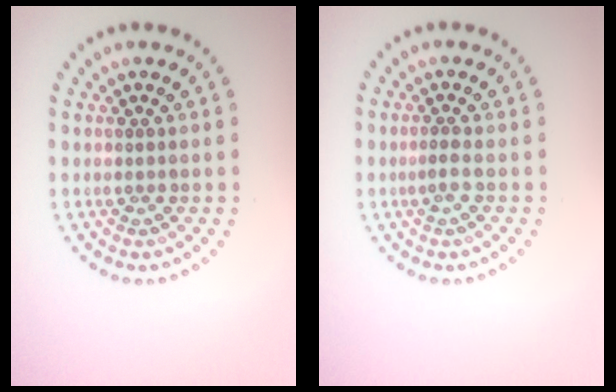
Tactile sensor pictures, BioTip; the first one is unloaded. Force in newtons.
{"total": 1.0, "press": 0.8, "slide": 0.6}